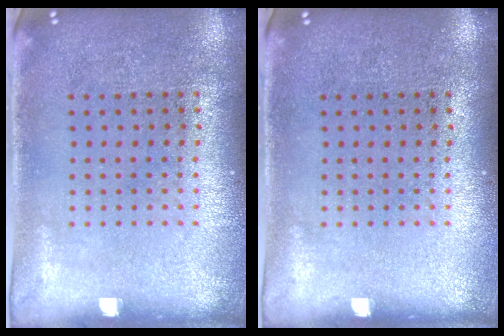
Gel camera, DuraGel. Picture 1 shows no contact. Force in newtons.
{"total": 0.0}